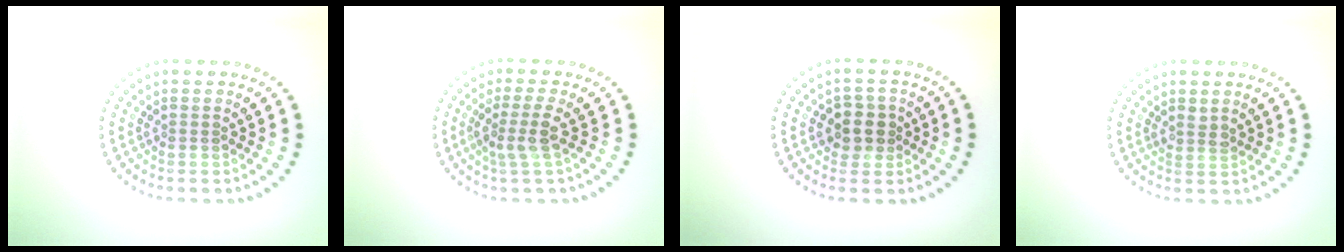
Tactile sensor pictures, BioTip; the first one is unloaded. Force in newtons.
{"total": 2.5, "press": 2.0, "slide": 1.5}
{"total": 2.6, "press": 2.4, "slide": 0.8}
{"total": 1.2, "press": 0.9, "slide": 0.7}